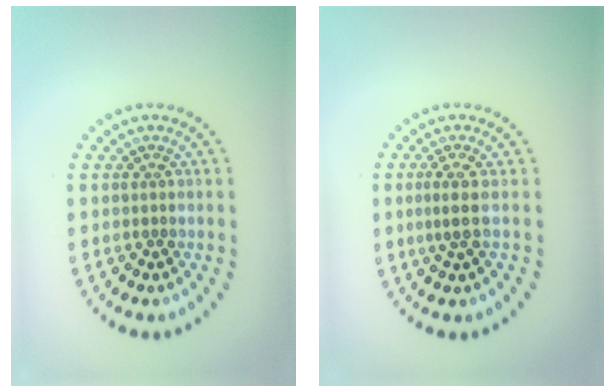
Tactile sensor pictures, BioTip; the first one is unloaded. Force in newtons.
{"total": 2.1, "press": 1.5, "slide": 1.4}